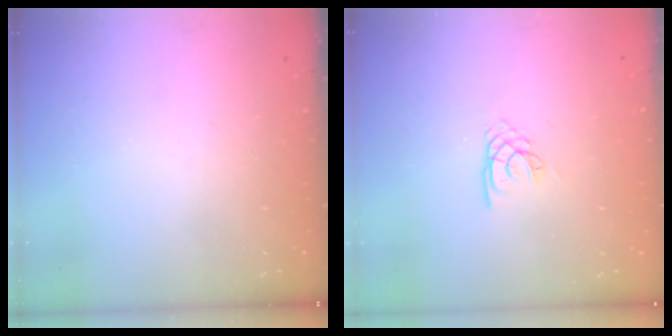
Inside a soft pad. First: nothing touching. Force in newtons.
{"total": 1.9, "press": 1.9, "slide": 0.2}